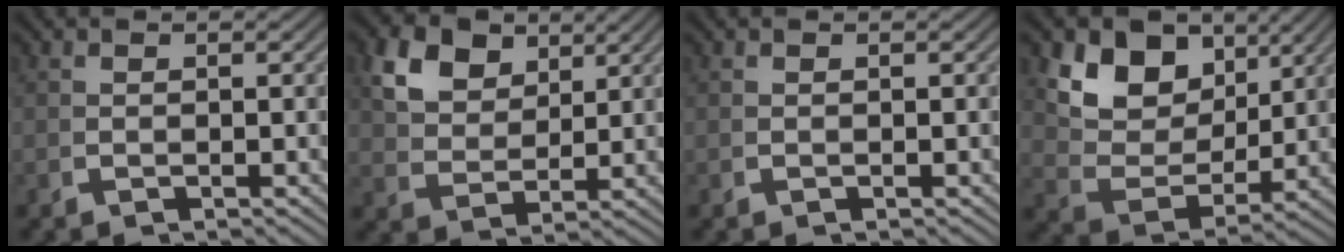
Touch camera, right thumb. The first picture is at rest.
{"total": 6.8, "force": [3.5, 4.3, 3.8], "torque": [-0.082, -0.007, 0.071]}
{"total": 0.0}
{"total": 9.6, "force": [2.9, 6.4, 6.5], "torque": [-0.131, -0.017, 0.056]}